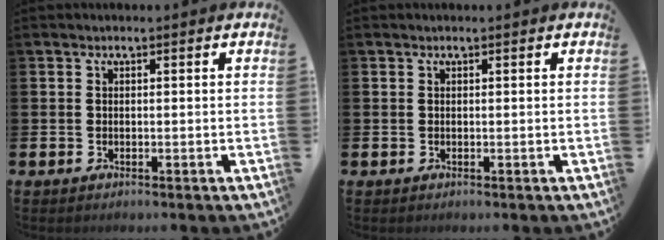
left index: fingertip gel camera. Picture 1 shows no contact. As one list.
[{"total": 0.0}]